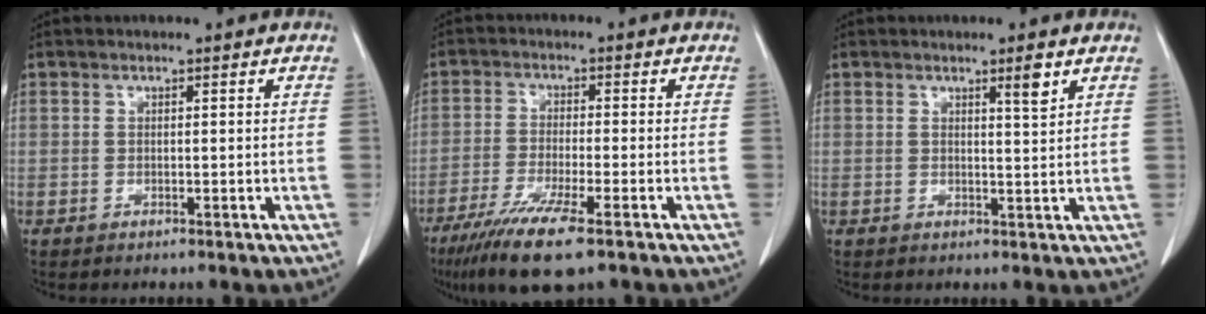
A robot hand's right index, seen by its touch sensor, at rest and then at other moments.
{"total": 9.6, "force": [-6.1, 0.7, 7.3], "torque": [-0.133, -0.025, -0.101]}
{"total": 2.5, "force": [1.6, -0.1, 2.0], "torque": [-0.034, -0.006, 0.025]}